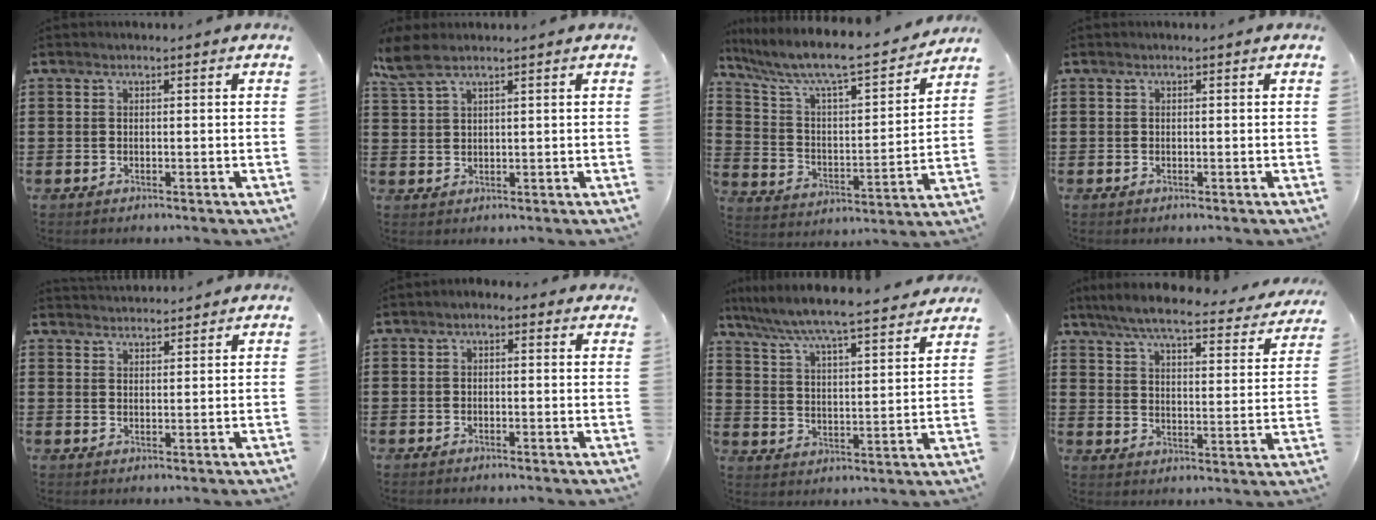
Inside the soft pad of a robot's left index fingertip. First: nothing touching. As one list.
[{"total": 3.9, "force": [2.5, 1.1, 2.8], "torque": [-0.069, 0.002, 0.044]}, {"total": 7.4, "force": [6.2, 1.0, 3.8], "torque": [-0.105, -0.053, 0.098]}, {"total": 0.0}, {"total": 2.3, "force": [2.3, 0.0, -0.3], "torque": [-0.001, -0.005, 0.045]}, {"total": 1.1, "force": [-0.7, 0.6, 0.6], "torque": [-0.013, 0.003, -0.015]}, {"total": 6.0, "force": [5.6, -0.6, 1.9], "torque": [-0.064, -0.044, 0.091]}, {"total": 7.0, "force": [6.1, 0.4, 3.3], "torque": [-0.091, -0.036, 0.104]}]